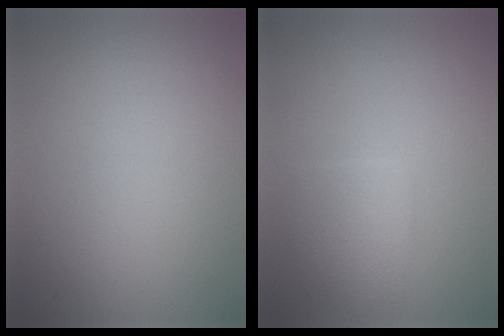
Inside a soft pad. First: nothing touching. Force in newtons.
{"total": 2.4, "press": 2.4, "slide": 0.2}